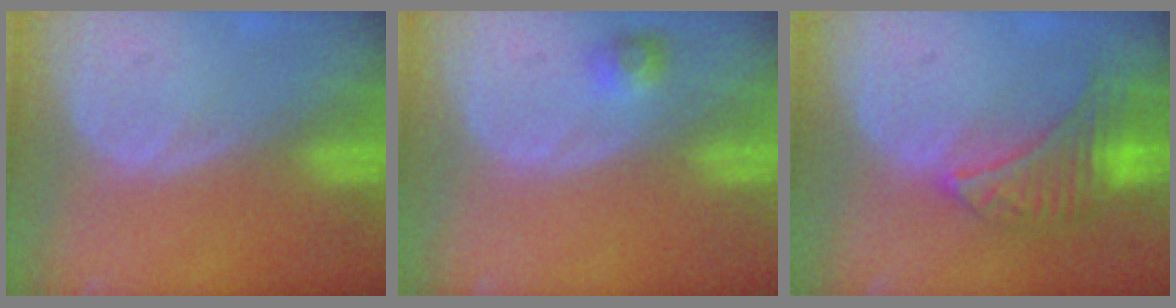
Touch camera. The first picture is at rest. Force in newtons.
{"total": 2.4, "press": 2.2, "slide": 0.9}
{"total": 6.9, "press": 6.8, "slide": 1.2}